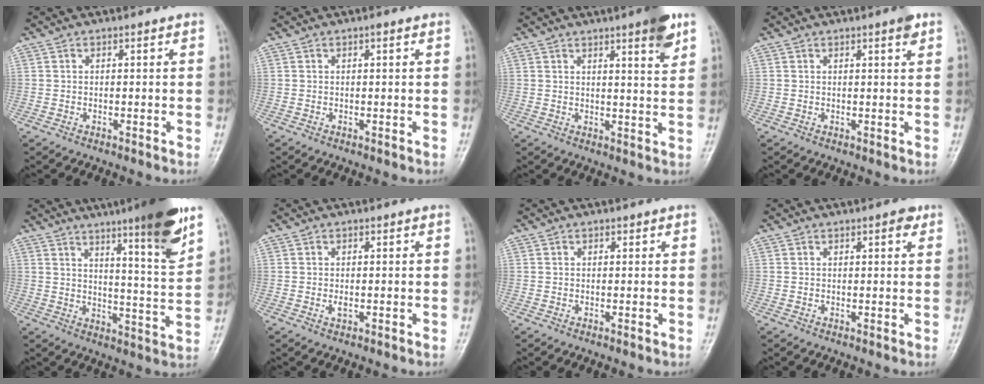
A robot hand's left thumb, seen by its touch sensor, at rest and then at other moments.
{"total": 0.9, "force": [0.4, 0.5, 0.7], "torque": [-0.005, 0.001, 0.003]}
{"total": 7.1, "force": [4.2, 1.2, 5.6], "torque": [-0.068, -0.021, 0.055]}
{"total": 2.2, "force": [1.3, 0.5, 1.8], "torque": [-0.020, -0.005, 0.016]}
{"total": 15.3, "force": [9.4, 1.5, 12.0], "torque": [-0.158, -0.054, 0.140]}
{"total": 1.4, "force": [-0.2, 1.0, 1.1], "torque": [-0.014, -0.002, -0.005]}
{"total": 1.0, "force": [0.4, 0.7, 0.4], "torque": [0.005, 0.000, 0.004]}
{"total": 2.4, "force": [1.2, 1.1, 1.8], "torque": [-0.014, -0.002, 0.014]}